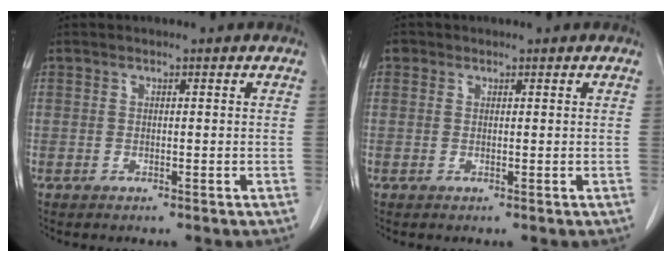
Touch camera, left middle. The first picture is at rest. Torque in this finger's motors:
{"motor_torque": [-0.06, 0.08, -0.06, -0.01]}